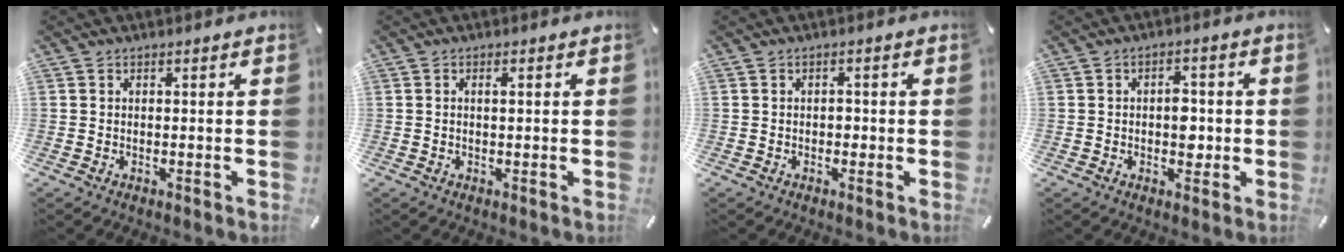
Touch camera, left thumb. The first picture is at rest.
{"total": 1.2, "force": [0.1, 0.3, 1.1], "torque": [-0.021, 0.002, 0.001]}
{"total": 1.2, "force": [-0.3, 0.9, 0.7], "torque": [-0.014, 0.004, -0.008]}
{"total": 4.9, "force": [-0.4, 3.2, 3.7], "torque": [-0.037, -0.005, -0.014]}